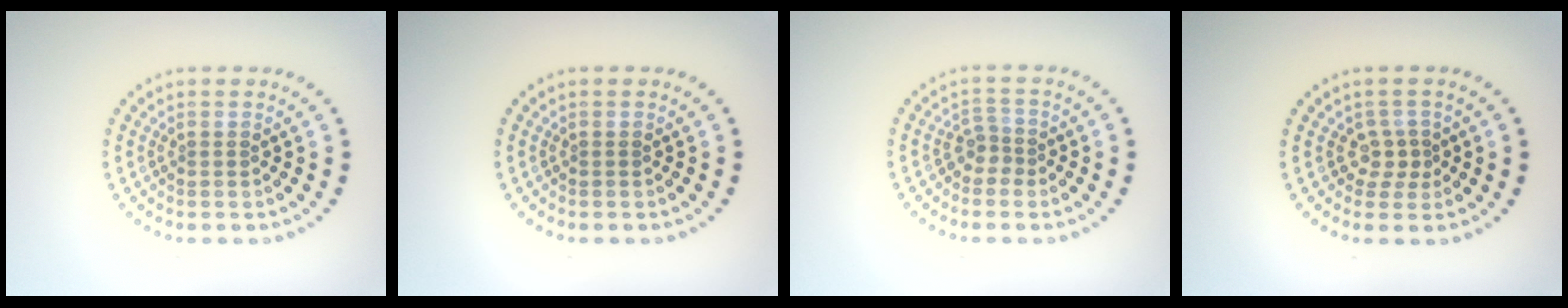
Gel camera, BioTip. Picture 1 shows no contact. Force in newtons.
{"total": 0.0}
{"total": 1.7, "press": 1.2, "slide": 1.2}
{"total": 1.7, "press": 1.2, "slide": 1.2}